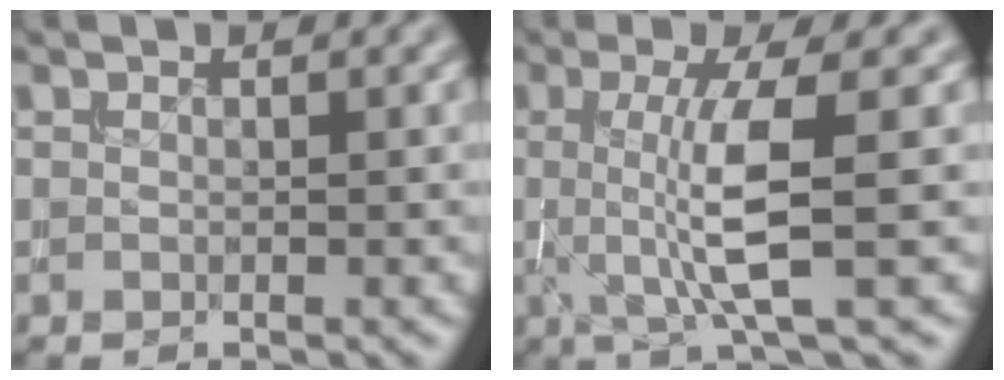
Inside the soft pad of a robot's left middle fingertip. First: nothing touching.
{"total": 5.6, "force": [-0.3, 0.7, 5.6], "torque": [-0.108, -0.003, -0.004]}